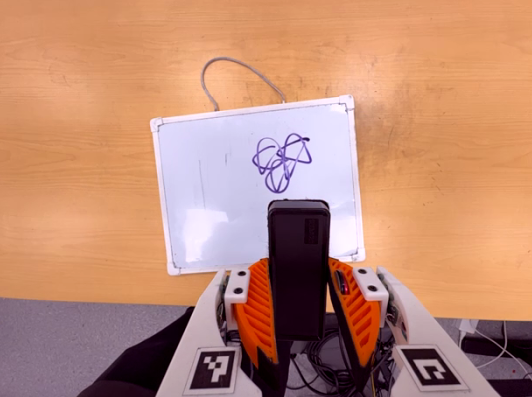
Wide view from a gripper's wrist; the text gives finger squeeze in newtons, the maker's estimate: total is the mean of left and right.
{"total": 3.6, "left": 2.2, "right": 5.1}